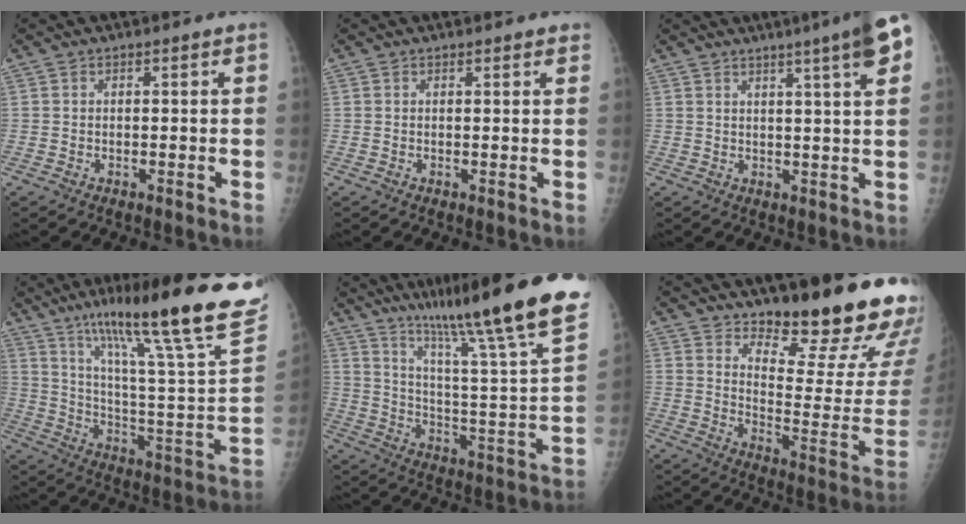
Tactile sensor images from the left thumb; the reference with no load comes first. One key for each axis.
{"total": 1.9, "fx": 1.6, "fy": 0.3, "fz": 1.0, "tx": -0.007, "ty": 0.001, "tz": 0.017}
{"total": 10.3, "fx": 6.0, "fy": 0.2, "fz": 8.4, "tx": -0.112, "ty": -0.007, "tz": 0.068}
{"total": 31.8, "fx": 20.5, "fy": 4.5, "fz": 24.0, "tx": -0.334, "ty": -0.057, "tz": 0.312}
{"total": 29.0, "fx": 20.9, "fy": 2.0, "fz": 20.0, "tx": -0.296, "ty": -0.092, "tz": 0.313}
{"total": 22.4, "fx": 16.1, "fy": 5.6, "fz": 14.5, "tx": -0.164, "ty": -0.128, "tz": 0.227}